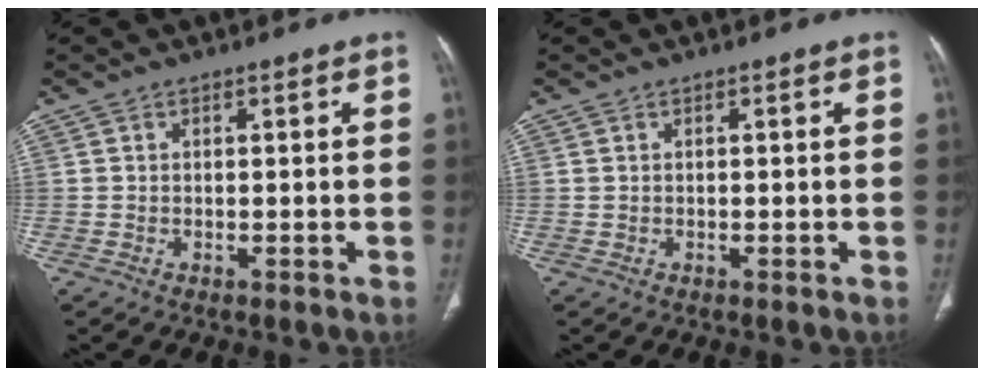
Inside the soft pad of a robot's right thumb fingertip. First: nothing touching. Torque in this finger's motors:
{"motor_torque": [0.01, 0.35, -0.04, 0.49, -0.01]}